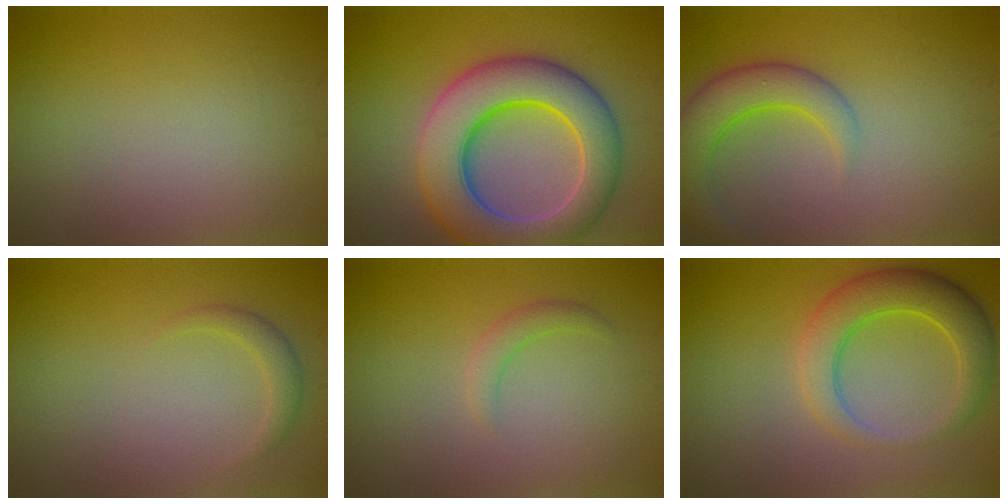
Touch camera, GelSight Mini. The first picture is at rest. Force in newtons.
{"total": 11.3, "press": 11.3, "slide": 0.4}
{"total": 5.3, "press": 5.3, "slide": 0.3}
{"total": 1.5, "press": 1.5, "slide": 0.1}
{"total": 1.5, "press": 1.5, "slide": 0.2}
{"total": 5.6, "press": 5.6, "slide": 0.2}